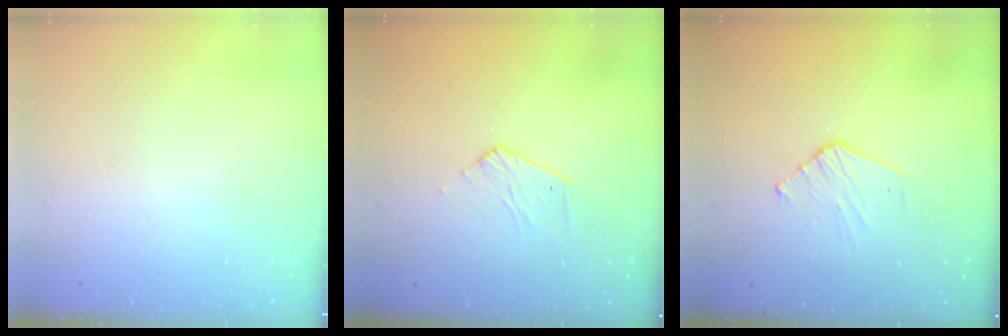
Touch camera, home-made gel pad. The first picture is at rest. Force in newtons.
{"total": 3.7, "press": 3.7, "slide": 0.3}
{"total": 4.6, "press": 4.6, "slide": 0.4}